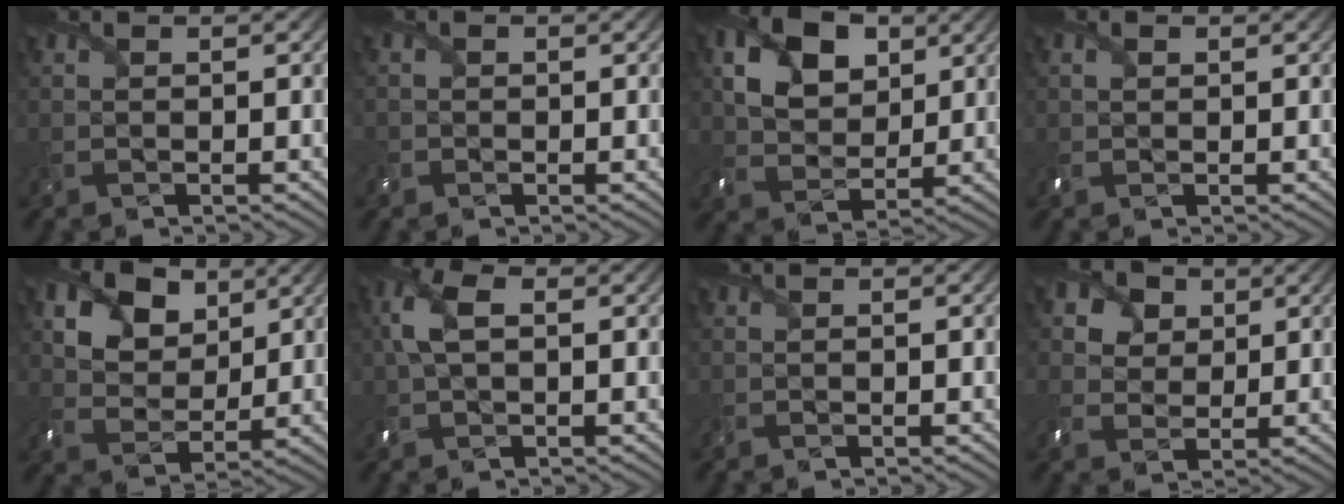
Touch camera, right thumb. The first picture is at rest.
{"total": 1.4, "force": [-0.6, 1.3, 0.2], "torque": [-0.004, -0.005, -0.015]}
{"total": 9.6, "force": [4.0, 6.5, 5.9], "torque": [-0.141, 0.003, 0.063]}
{"total": 1.3, "force": [0.3, 1.0, 0.8], "torque": [-0.024, 0.001, 0.006]}
{"total": 10.1, "force": [5.4, 6.8, 5.0], "torque": [-0.150, -0.008, 0.106]}
{"total": 5.0, "force": [0.9, 2.7, 4.1], "torque": [-0.110, 0.011, 0.014]}
{"total": 0.0}
{"total": 6.4, "force": [3.3, 4.9, 2.5], "torque": [-0.090, -0.002, 0.054]}